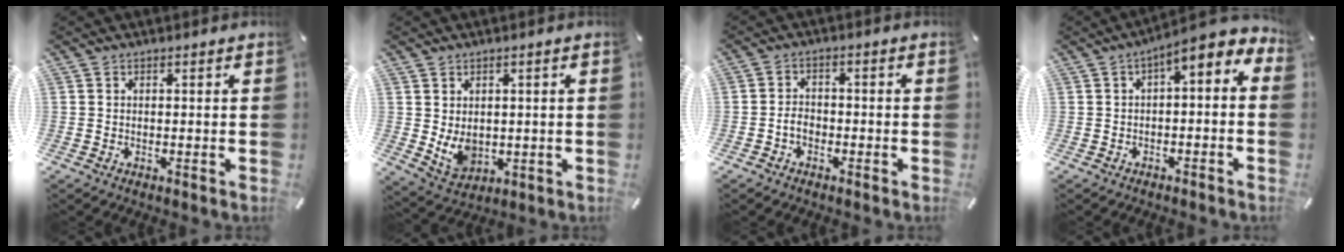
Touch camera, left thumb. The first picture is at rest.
{"total": 6.2, "force": [0.7, 5.2, 3.3], "torque": [-0.075, -0.011, 0.013]}
{"total": 3.4, "force": [-1.5, 2.5, 1.7], "torque": [-0.033, 0.011, -0.028]}
{"total": 5.3, "force": [1.7, 2.3, 4.4], "torque": [-0.078, -0.020, 0.021]}